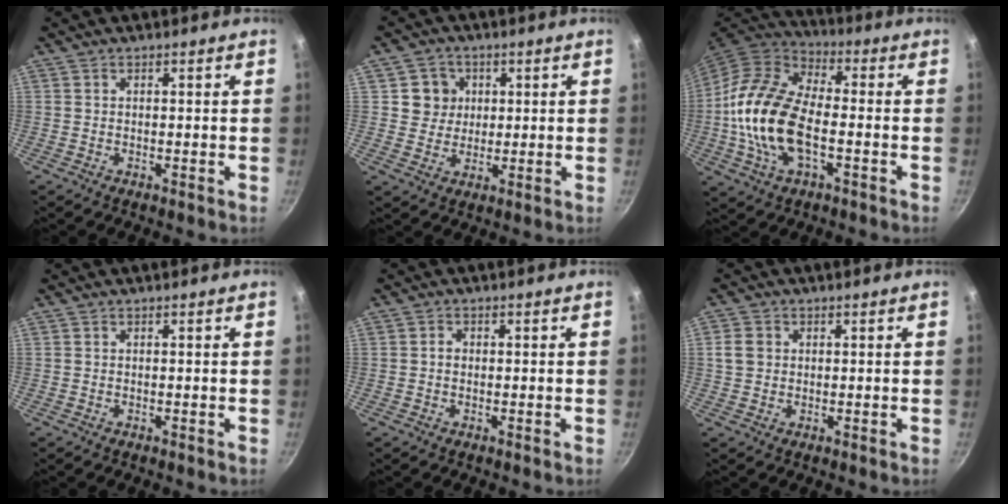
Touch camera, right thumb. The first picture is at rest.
{"total": 5.8, "force": [1.4, 5.5, 1.3], "torque": [0.018, 0.001, 0.022]}
{"total": 18.6, "force": [-2.9, 10.1, 15.4], "torque": [-0.287, 0.030, -0.066]}
{"total": 0.0}
{"total": 1.1, "force": [-0.1, 1.0, 0.6], "torque": [-0.009, 0.005, -0.004]}
{"total": 3.4, "force": [0.5, 2.9, 1.7], "torque": [-0.021, 0.006, 0.006]}